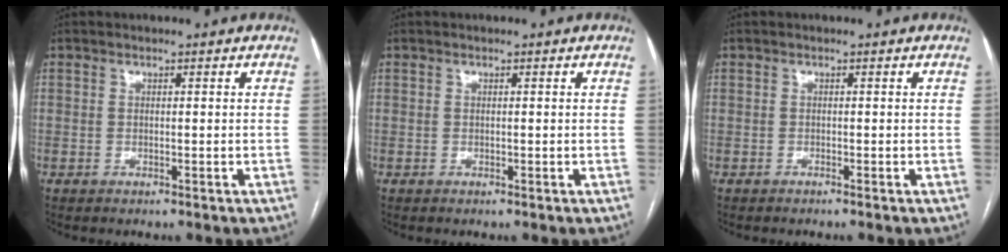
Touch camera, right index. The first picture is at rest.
{"total": 0.0}
{"total": 0.0}